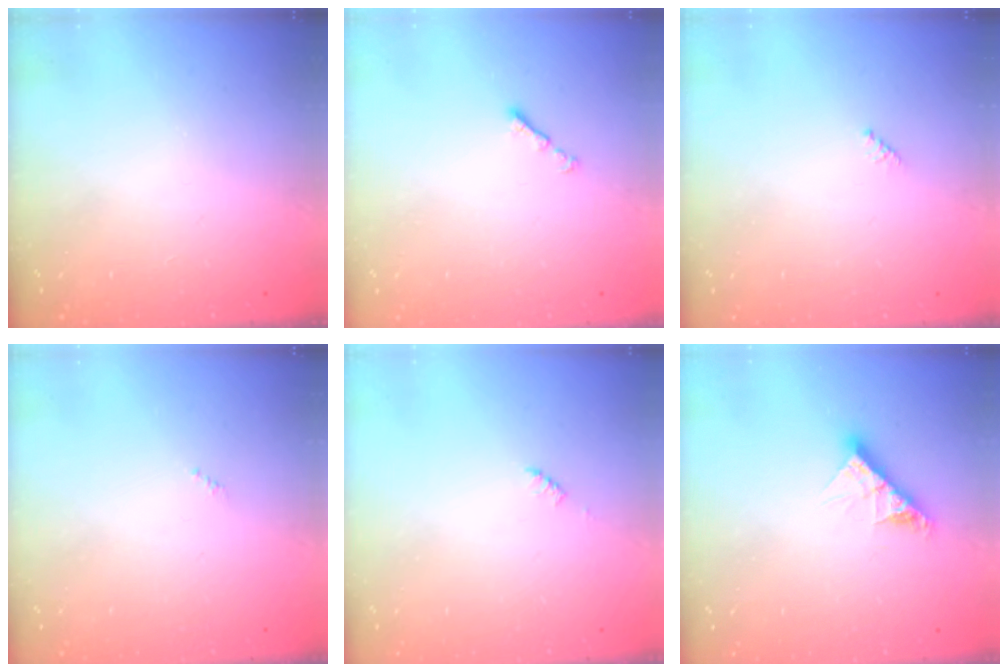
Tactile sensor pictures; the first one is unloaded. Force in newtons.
{"total": 1.4, "press": 1.3, "slide": 0.5}
{"total": 2.3, "press": 2.2, "slide": 0.5}
{"total": 0.0}
{"total": 0.9, "press": 0.9, "slide": 0.2}
{"total": 11.6, "press": 11.6, "slide": 1.2}